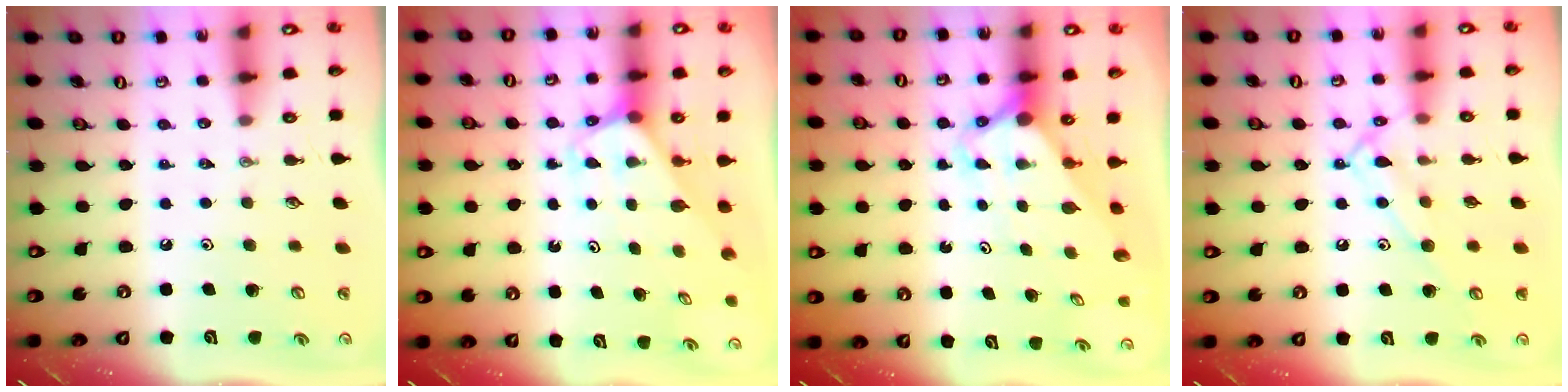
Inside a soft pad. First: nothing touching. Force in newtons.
{"total": 2.6, "press": 2.6, "slide": 0.1}
{"total": 3.1, "press": 3.1, "slide": 0.2}
{"total": 12.2, "press": 12.2, "slide": 0.7}